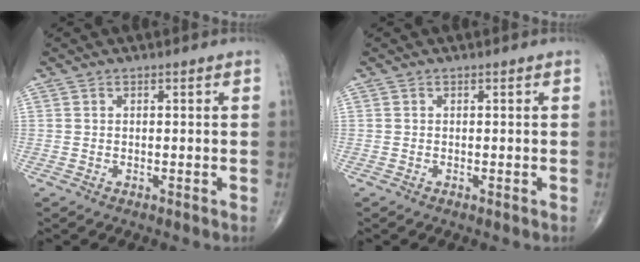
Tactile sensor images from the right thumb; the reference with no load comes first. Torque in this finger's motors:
{"motor_torque": [0.22, 0.05, -0.19, -0.38, 0.03]}